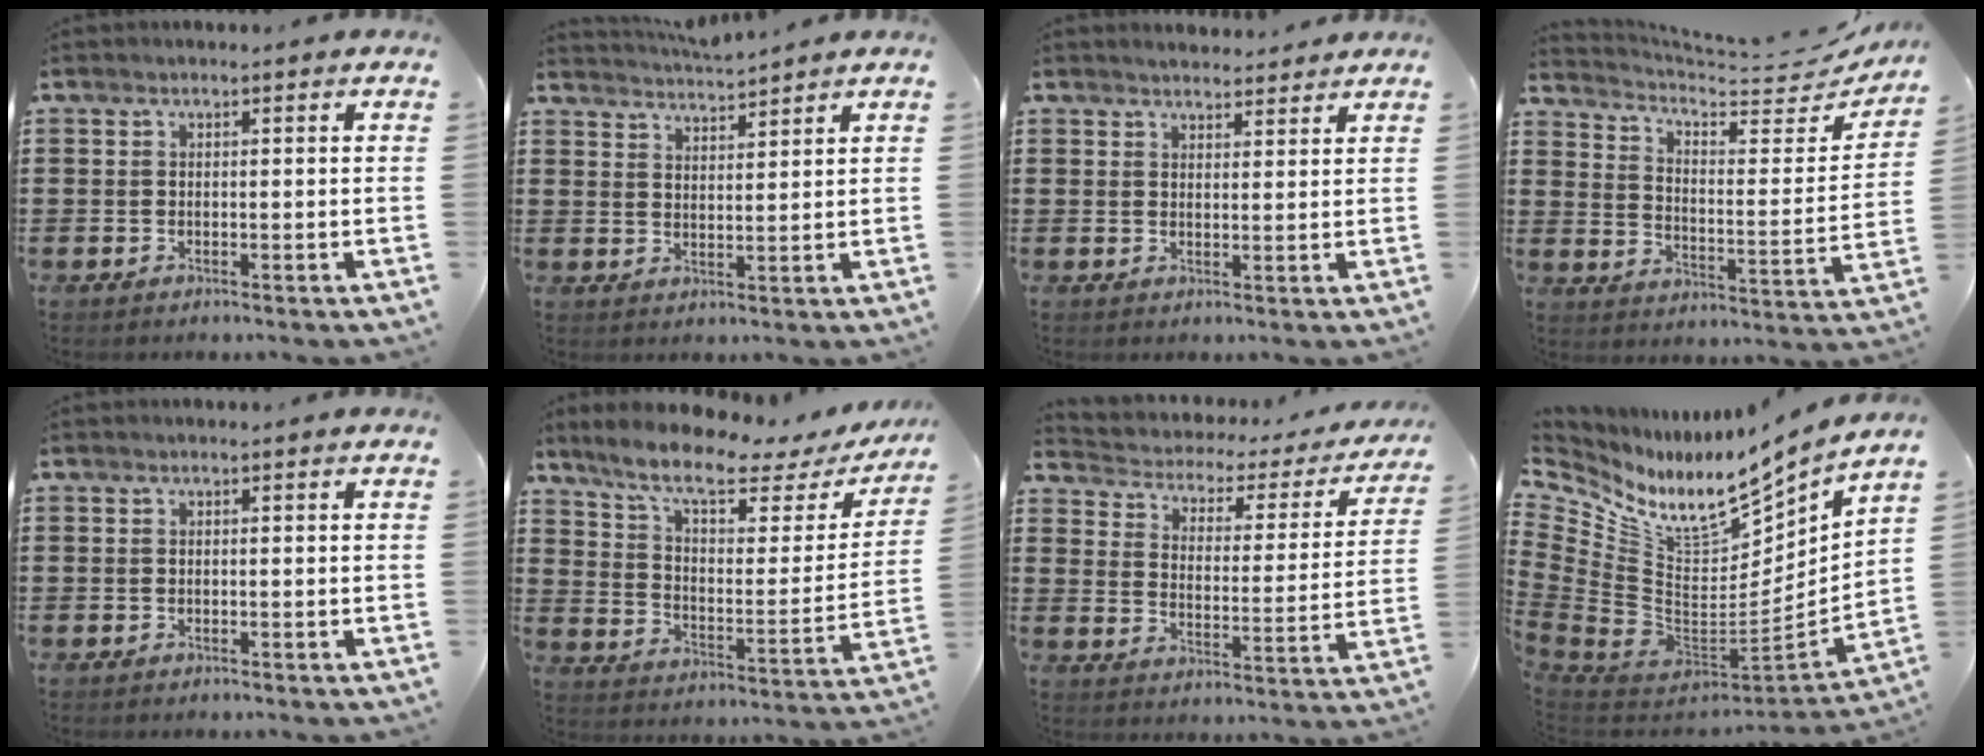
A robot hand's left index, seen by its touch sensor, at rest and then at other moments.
{"total": 3.4, "force": [3.3, -0.4, 0.1], "torque": [-0.012, -0.017, 0.060]}
{"total": 2.3, "force": [2.3, 0.2, 0.0], "torque": [-0.007, -0.003, 0.044]}
{"total": 4.7, "force": [4.0, 1.1, 2.3], "torque": [-0.067, -0.035, 0.062]}
{"total": 0.0}
{"total": 9.3, "force": [7.2, 1.7, 5.7], "torque": [-0.132, -0.042, 0.120]}
{"total": 2.1, "force": [1.6, 1.3, 0.5], "torque": [-0.027, -0.019, 0.016]}
{"total": 9.9, "force": [6.4, 3.9, 6.4], "torque": [-0.130, -0.068, 0.102]}